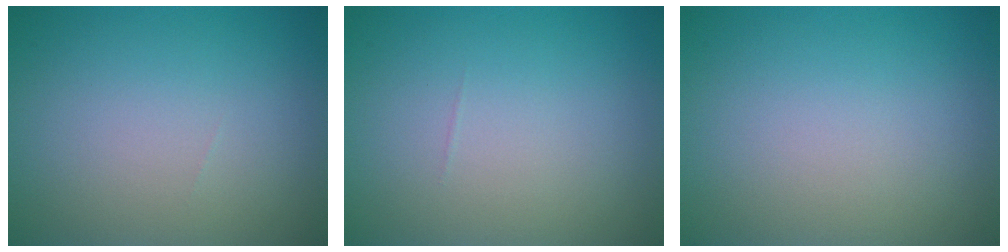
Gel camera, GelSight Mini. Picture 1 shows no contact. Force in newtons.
{"total": 0.0}
{"total": 0.0}